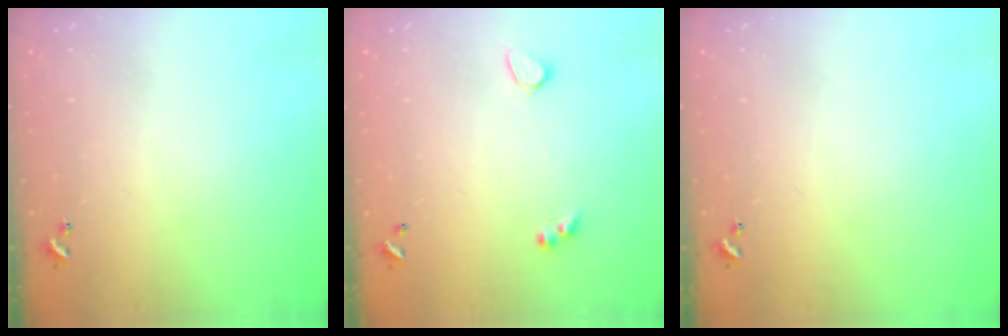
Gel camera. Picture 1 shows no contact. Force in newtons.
{"total": 3.1, "press": 2.9, "slide": 1.0}
{"total": 0.0}